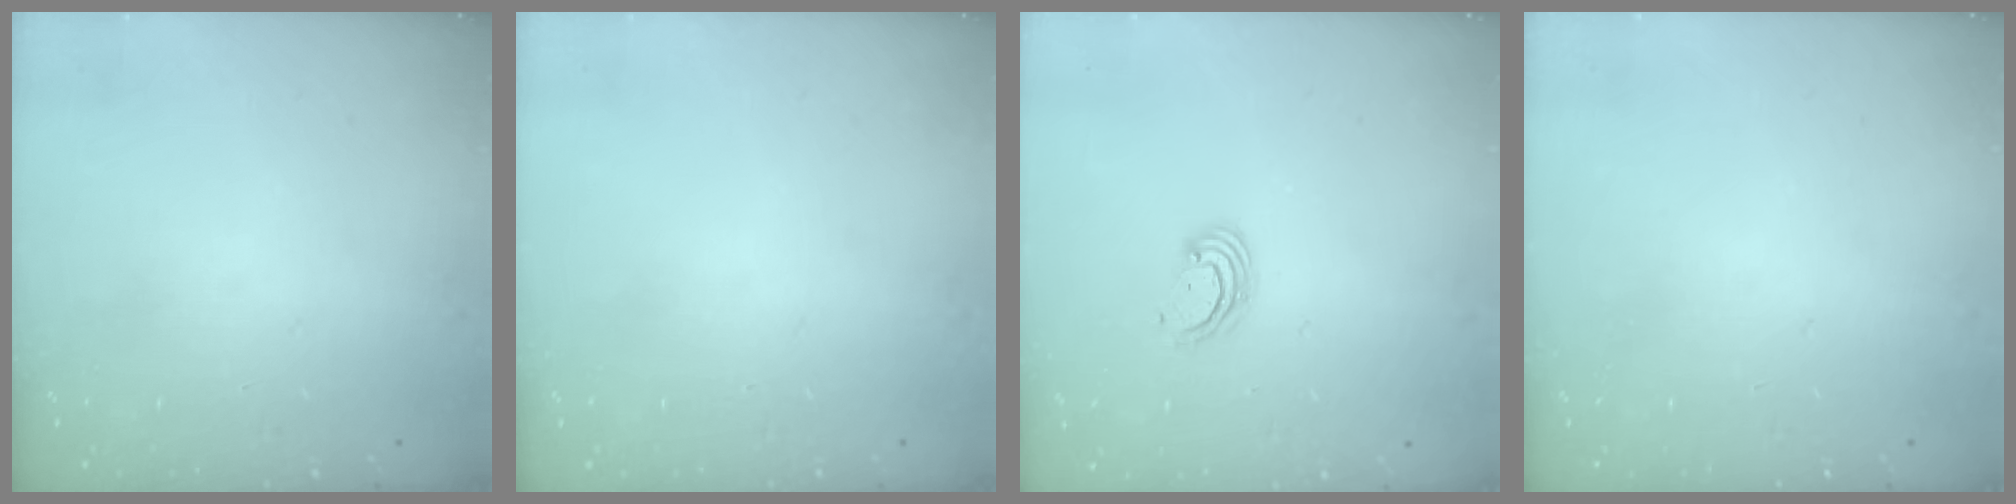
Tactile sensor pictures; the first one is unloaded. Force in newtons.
{"total": 0.0}
{"total": 2.6, "press": 2.6, "slide": 0.2}
{"total": 0.0}